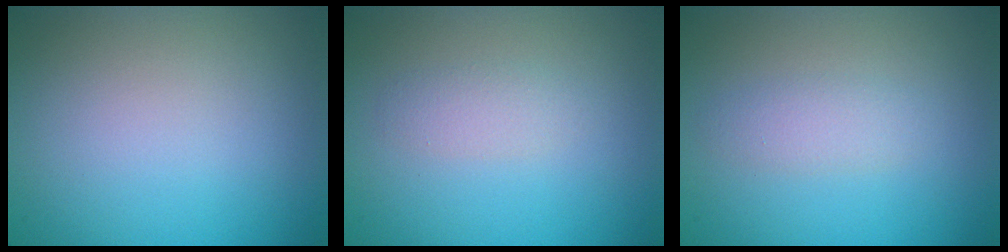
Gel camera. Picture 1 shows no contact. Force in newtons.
{"total": 1.4, "press": 1.4, "slide": 0.1}
{"total": 1.6, "press": 1.6, "slide": 0.0}